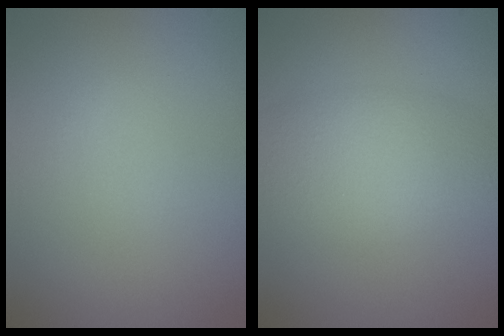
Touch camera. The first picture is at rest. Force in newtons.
{"total": 4.6, "press": 4.6, "slide": 0.3}